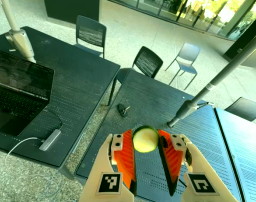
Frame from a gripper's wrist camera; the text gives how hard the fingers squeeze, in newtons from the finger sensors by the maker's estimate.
{"total": 9.8, "left": 10.1, "right": 9.4}